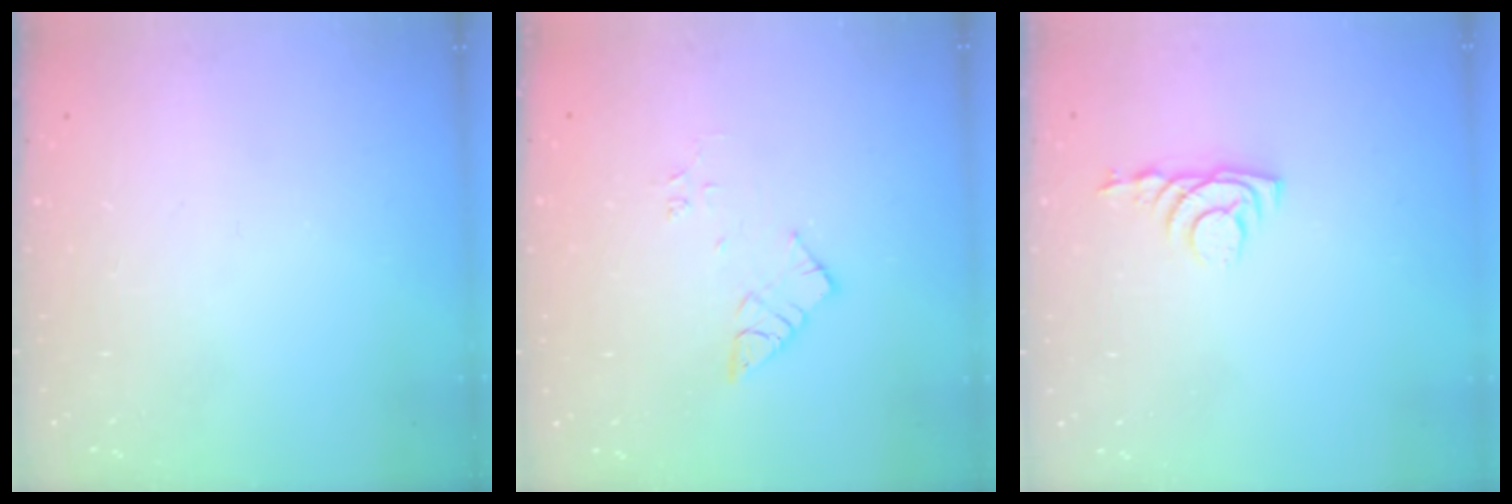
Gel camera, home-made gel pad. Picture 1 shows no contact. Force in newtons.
{"total": 7.2, "press": 7.2, "slide": 0.5}
{"total": 3.7, "press": 3.7, "slide": 0.6}